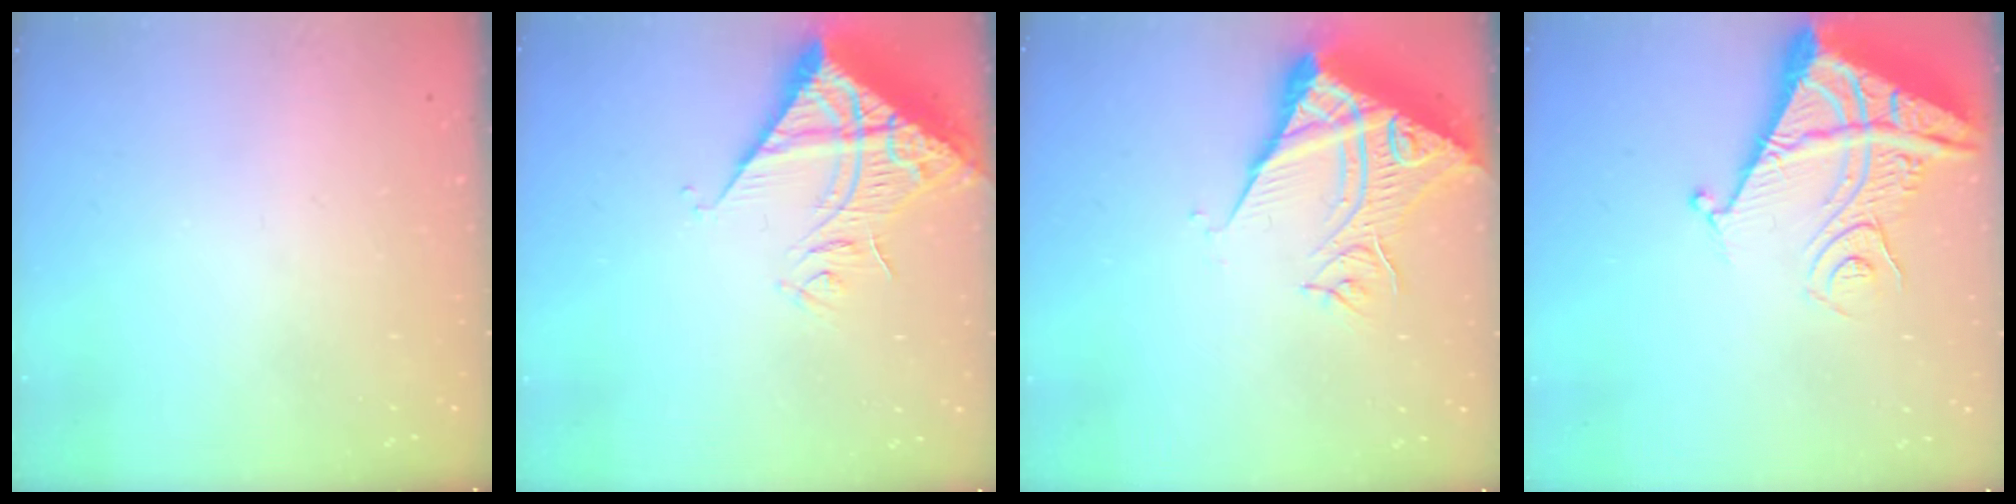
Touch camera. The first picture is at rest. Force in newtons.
{"total": 15.4, "press": 15.2, "slide": 1.8}
{"total": 11.1, "press": 11.0, "slide": 1.3}
{"total": 11.4, "press": 11.3, "slide": 1.3}